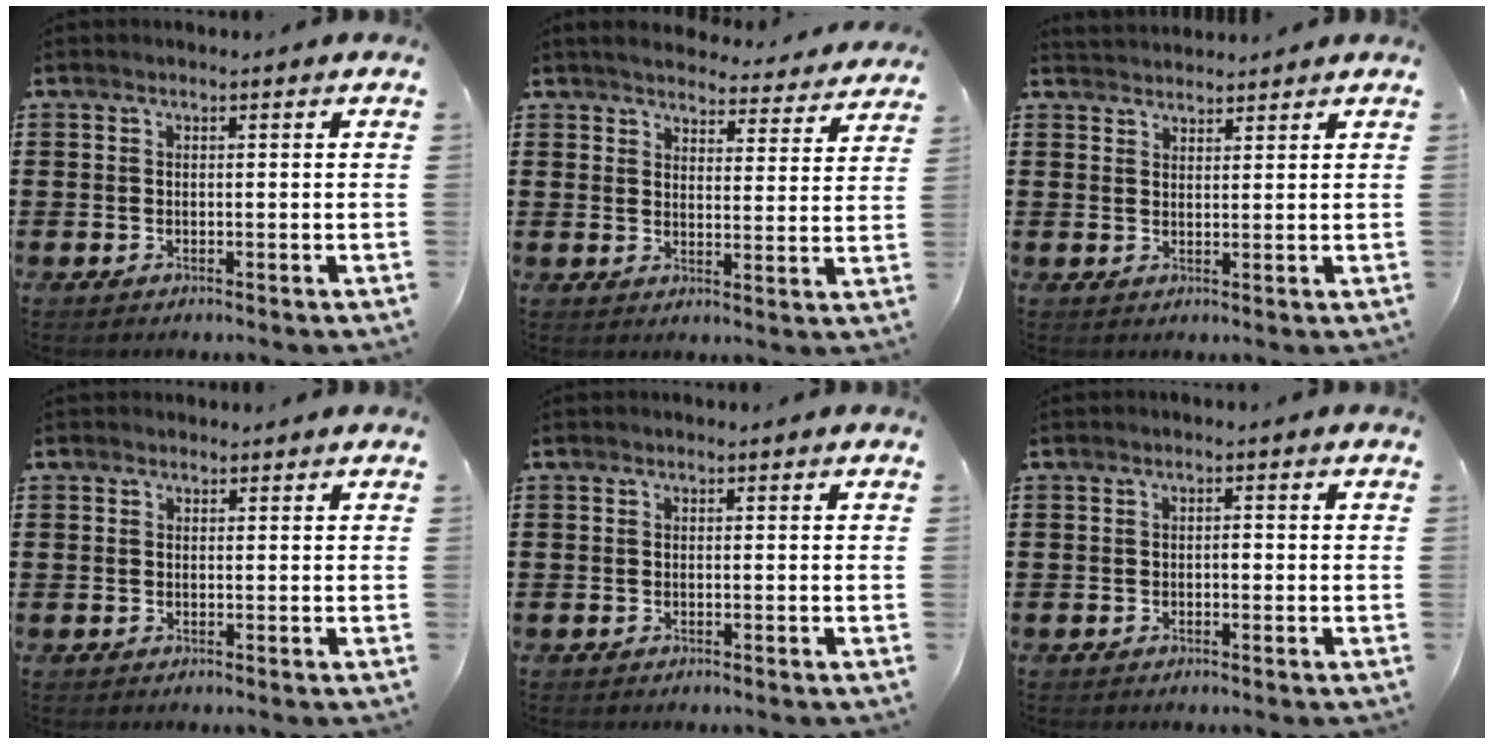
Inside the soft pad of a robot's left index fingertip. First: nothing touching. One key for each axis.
{"total": 4.2, "fx": 4.1, "fy": 0.0, "fz": 0.6, "tx": -0.032, "ty": -0.031, "tz": 0.071}
{"total": 2.3, "fx": 2.3, "fy": 0.2, "fz": -0.5, "tx": 0.003, "ty": -0.005, "tz": 0.046}
{"total": 1.0, "fx": 0.9, "fy": 0.4, "fz": -0.1, "tx": -0.001, "ty": 0.000, "tz": 0.019}
{"total": 0.0}
{"total": 0.6, "fx": -0.1, "fy": 0.2, "fz": 0.6, "tx": -0.013, "ty": -0.004, "tz": -0.001}